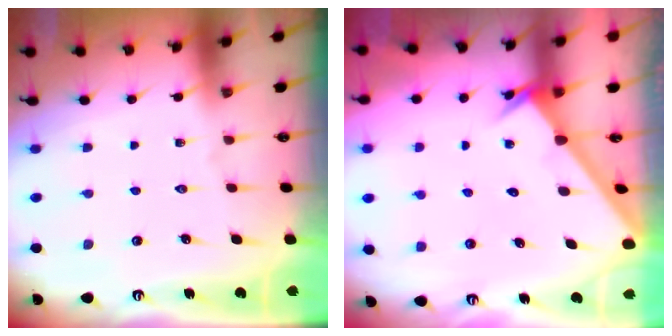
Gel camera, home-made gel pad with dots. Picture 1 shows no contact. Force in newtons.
{"total": 2.6, "press": 2.6, "slide": 0.1}